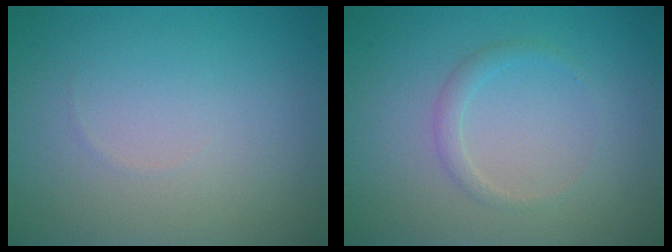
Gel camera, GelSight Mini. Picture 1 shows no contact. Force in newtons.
{"total": 1.2, "press": 1.2, "slide": 0.1}